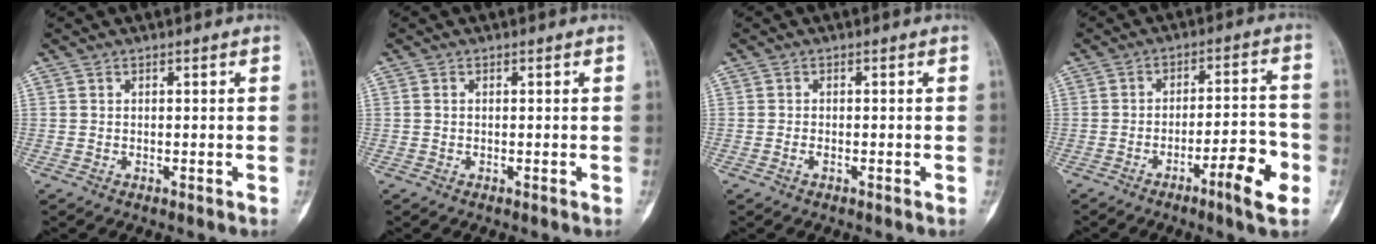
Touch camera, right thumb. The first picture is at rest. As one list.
[{"total": 0.0}, {"total": 0.8, "force": [-0.5, 0.2, 0.6], "torque": [-0.017, 0.001, -0.011]}, {"total": 9.8, "force": [-4.6, 1.6, 8.5], "torque": [-0.125, 0.029, -0.068]}]